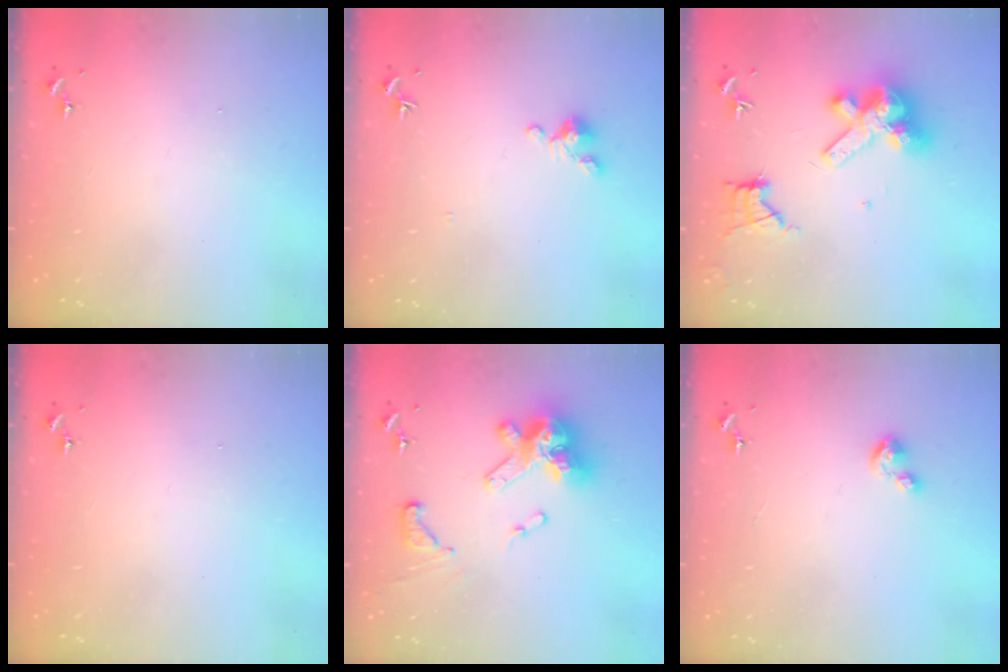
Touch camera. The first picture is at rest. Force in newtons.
{"total": 2.9, "press": 2.9, "slide": 0.4}
{"total": 14.4, "press": 14.3, "slide": 1.5}
{"total": 0.0}
{"total": 18.4, "press": 18.3, "slide": 1.8}
{"total": 4.2, "press": 4.2, "slide": 0.4}